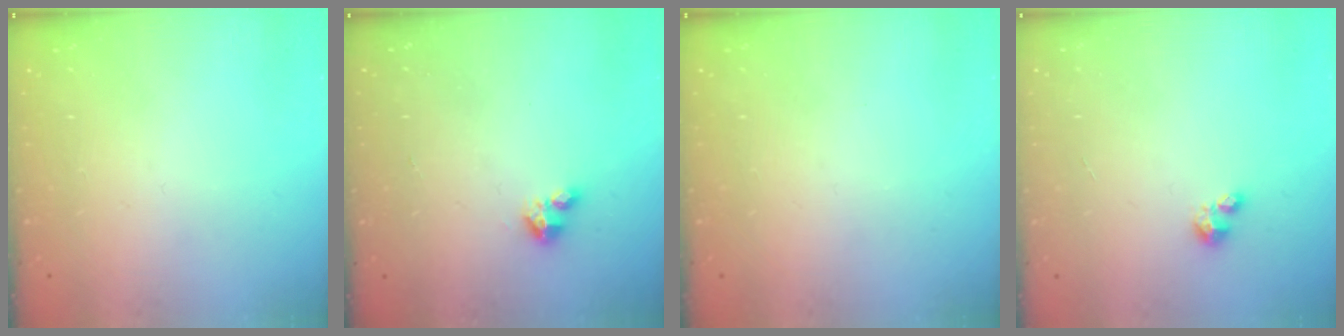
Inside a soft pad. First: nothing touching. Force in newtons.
{"total": 2.8, "press": 2.8, "slide": 0.2}
{"total": 0.0}
{"total": 2.5, "press": 2.5, "slide": 0.3}